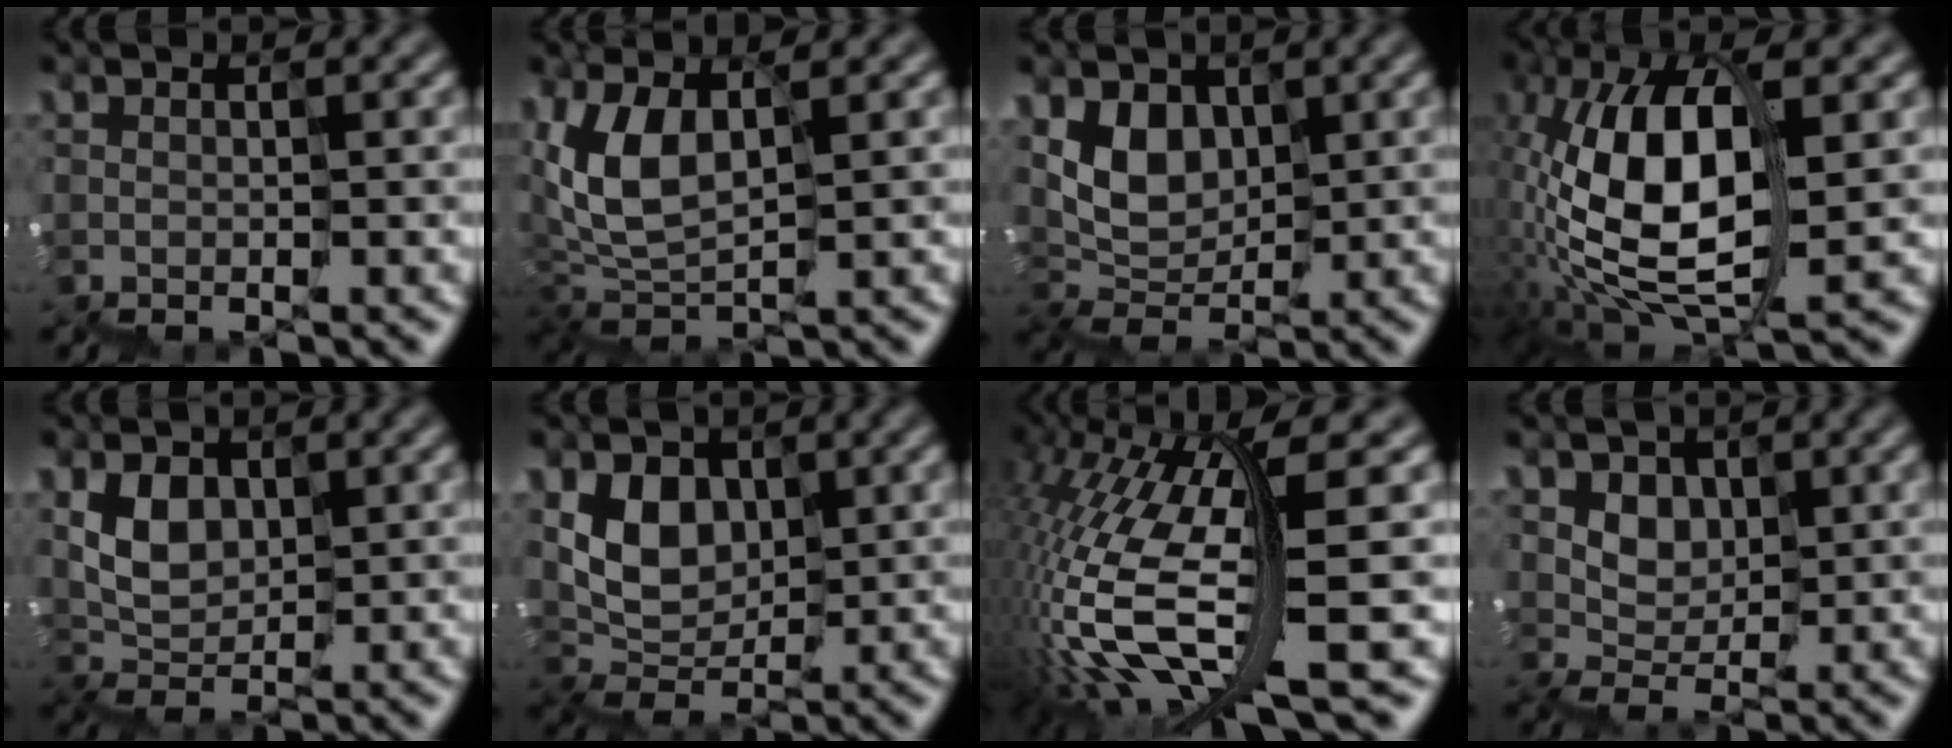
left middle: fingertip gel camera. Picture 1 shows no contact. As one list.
[{"total": 4.1, "force": [1.8, 2.8, 2.4], "torque": [-0.074, 0.002, 0.036]}, {"total": 3.3, "force": [1.9, 2.5, 0.9], "torque": [-0.020, 0.001, 0.034]}, {"total": 11.1, "force": [1.0, 5.4, 9.6], "torque": [-0.198, 0.020, 0.011]}, {"total": 2.5, "force": [1.4, 1.9, 0.7], "torque": [-0.021, 0.008, 0.026]}, {"total": 3.4, "force": [1.7, 2.8, 1.0], "torque": [-0.020, 0.003, 0.029]}, {"total": 11.1, "force": [-2.5, 2.8, 10.5], "torque": [-0.242, 0.004, -0.033]}, {"total": 2.2, "force": [1.2, 1.8, -0.6], "torque": [0.006, 0.003, 0.021]}]